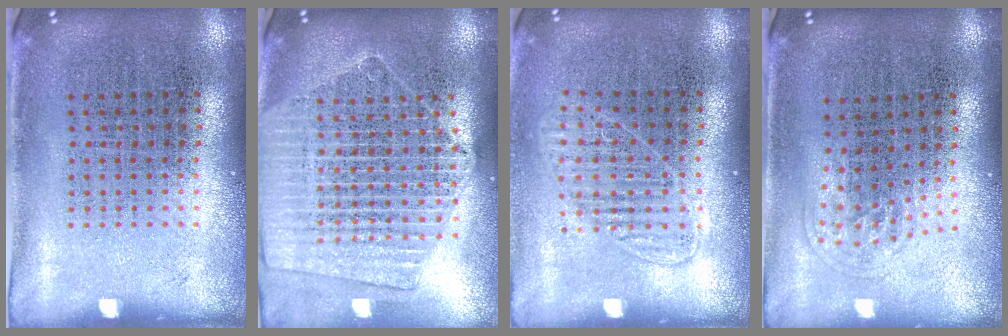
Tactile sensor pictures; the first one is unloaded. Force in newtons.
{"total": 2.2, "press": 2.0, "slide": 0.9}
{"total": 1.4, "press": 1.2, "slide": 0.7}
{"total": 1.0, "press": 0.7, "slide": 0.8}